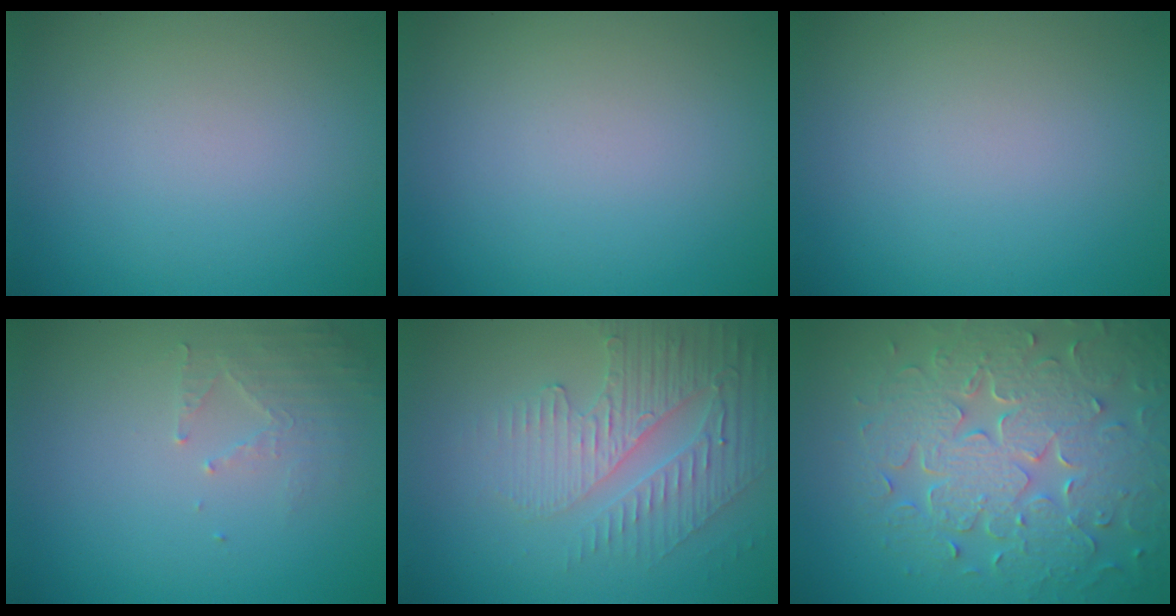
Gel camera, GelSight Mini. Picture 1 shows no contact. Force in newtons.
{"total": 0.0}
{"total": 0.0}
{"total": 2.0, "press": 1.9, "slide": 0.3}
{"total": 3.7, "press": 3.5, "slide": 1.4}
{"total": 8.7, "press": 6.2, "slide": 6.1}